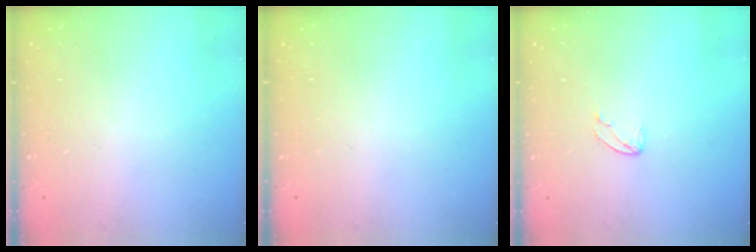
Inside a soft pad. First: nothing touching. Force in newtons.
{"total": 0.0}
{"total": 3.4, "press": 3.4, "slide": 0.3}